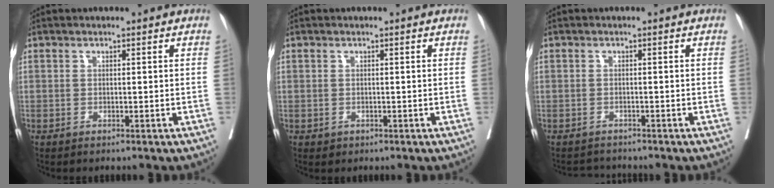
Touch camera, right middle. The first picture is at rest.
{"total": 0.6, "force": [-0.2, 0.5, 0.1], "torque": [-0.003, 0.002, 0.001]}
{"total": 1.9, "force": [-1.8, 0.3, -0.5], "torque": [0.010, -0.010, -0.030]}